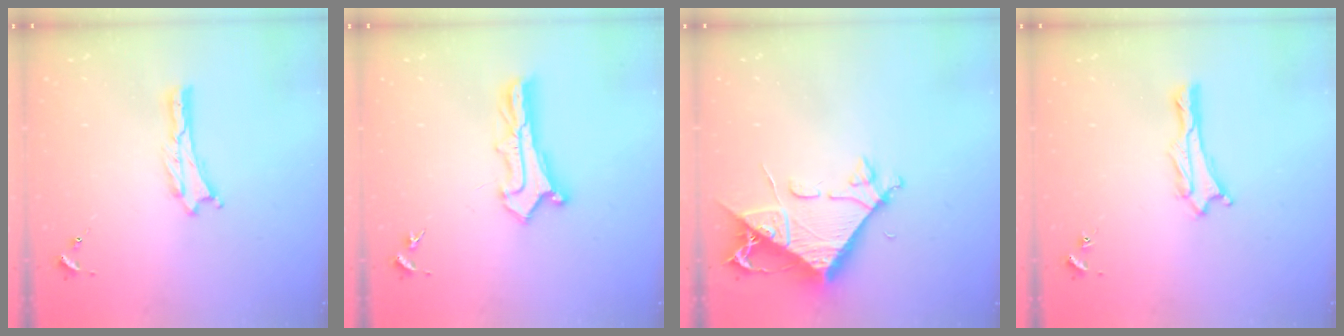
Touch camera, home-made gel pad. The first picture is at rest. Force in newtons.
{"total": 2.6, "press": 2.6, "slide": 0.2}
{"total": 8.7, "press": 8.6, "slide": 1.1}
{"total": 1.9, "press": 1.9, "slide": 0.1}